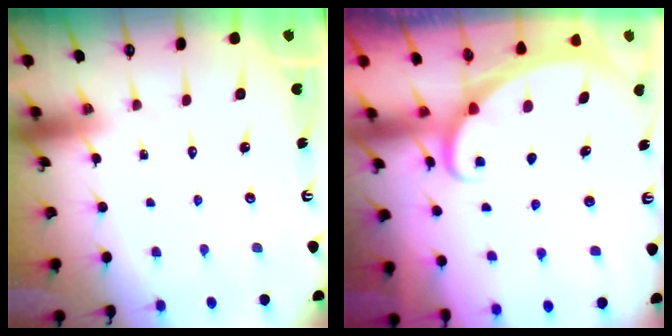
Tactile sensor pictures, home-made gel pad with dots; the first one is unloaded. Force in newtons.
{"total": 1.7, "press": 1.7, "slide": 0.1}